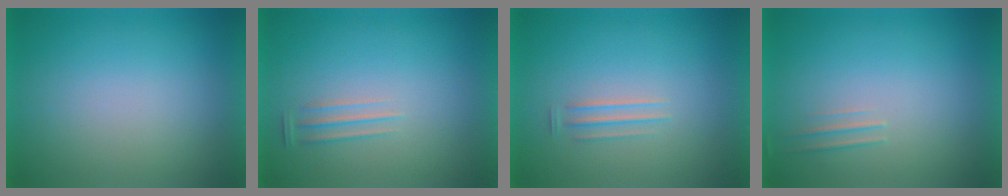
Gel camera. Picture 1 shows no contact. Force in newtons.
{"total": 1.3}
{"total": 1.7}
{"total": 1.7}